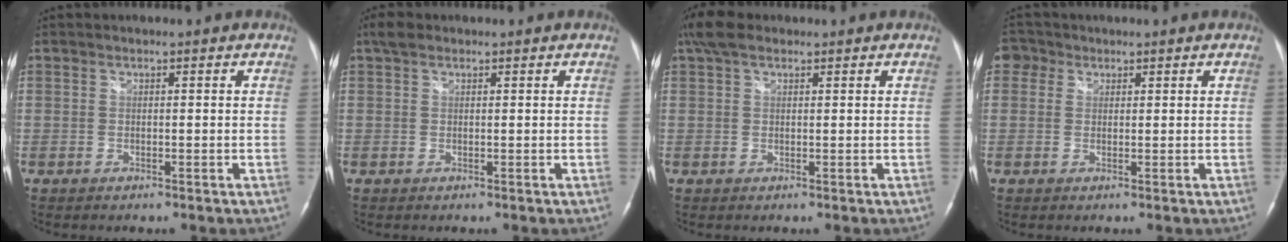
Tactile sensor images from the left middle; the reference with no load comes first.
{"total": 1.9, "force": [1.4, 1.0, 0.9], "torque": [-0.021, 0.017, 0.024]}
{"total": 4.2, "force": [3.0, 1.9, 2.3], "torque": [-0.058, 0.027, 0.060]}
{"total": 2.7, "force": [1.4, 2.3, 0.4], "torque": [-0.006, 0.011, 0.021]}